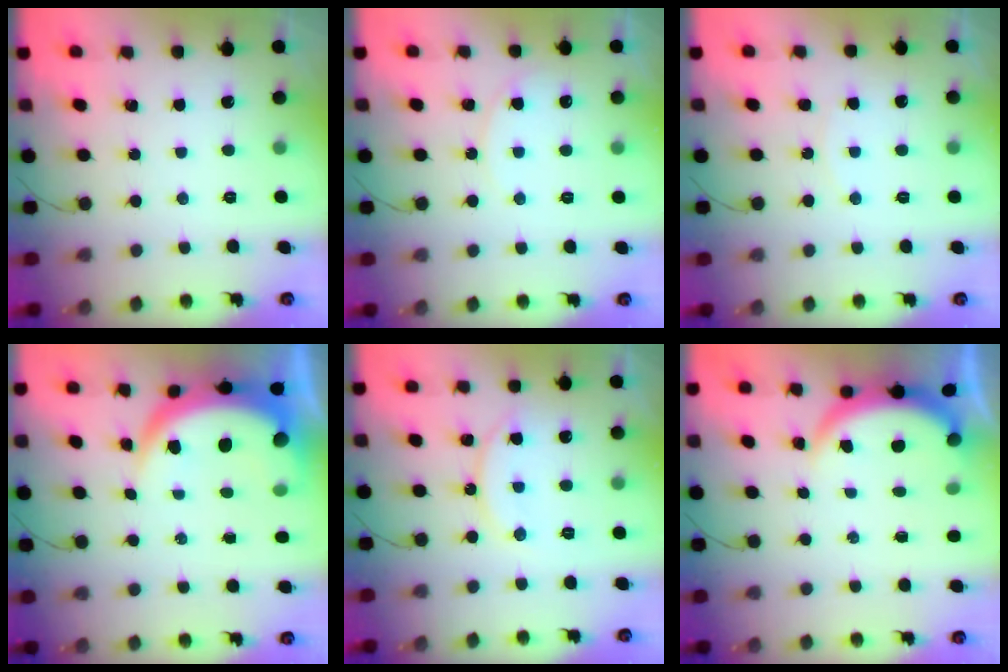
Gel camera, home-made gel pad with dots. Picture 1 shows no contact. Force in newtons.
{"total": 5.0, "press": 5.0, "slide": 0.5}
{"total": 6.1, "press": 6.1, "slide": 0.4}
{"total": 9.6, "press": 9.6, "slide": 1.1}
{"total": 11.9, "press": 11.9, "slide": 0.8}
{"total": 3.7, "press": 3.7, "slide": 0.1}